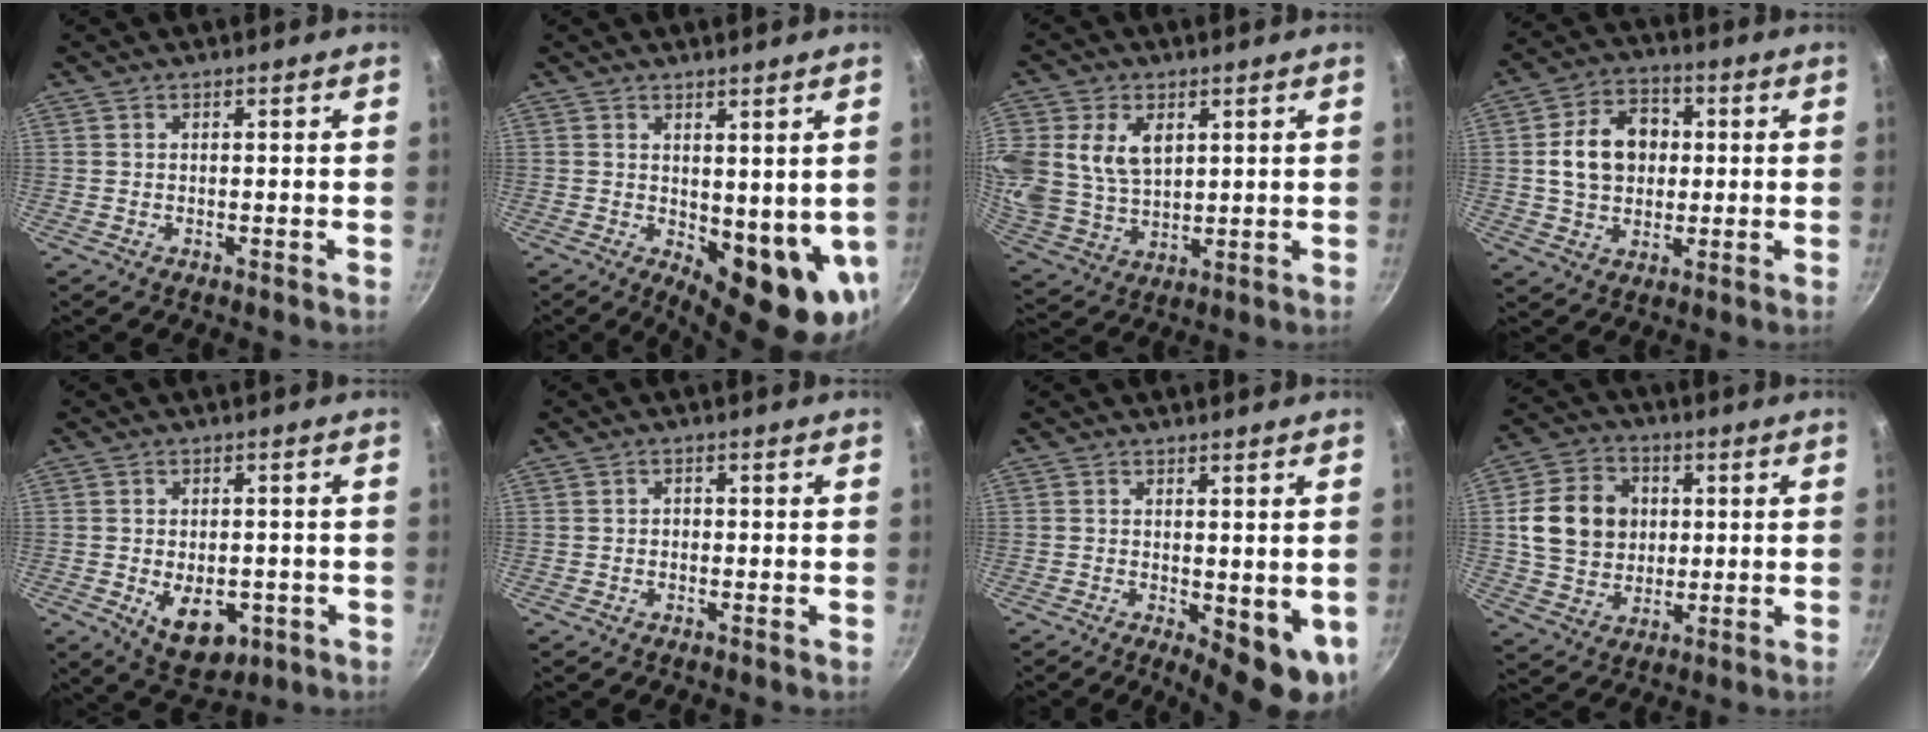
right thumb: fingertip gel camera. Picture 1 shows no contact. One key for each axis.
{"total": 11.3, "fx": 0.8, "fy": 5.1, "fz": 10.1, "tx": -0.107, "ty": -0.025, "tz": 0.026}
{"total": 15.6, "fx": 4.4, "fy": 11.1, "fz": 10.1, "tx": -0.219, "ty": -0.012, "tz": 0.094}
{"total": 12.2, "fx": 1.2, "fy": 9.4, "fz": 7.7, "tx": -0.101, "ty": 0.017, "tz": 0.014}
{"total": 9.6, "fx": -2.8, "fy": 5.9, "fz": 7.0, "tx": -0.075, "ty": 0.000, "tz": -0.023}
{"total": 1.1, "fx": -0.4, "fy": 0.9, "fz": 0.5, "tx": -0.006, "ty": 0.004, "tz": -0.010}
{"total": 8.8, "fx": -0.9, "fy": 3.4, "fz": 8.1, "tx": -0.083, "ty": -0.012, "tz": -0.003}
{"total": 13.8, "fx": 1.9, "fy": 11.5, "fz": 7.5, "tx": -0.108, "ty": 0.007, "tz": 0.031}